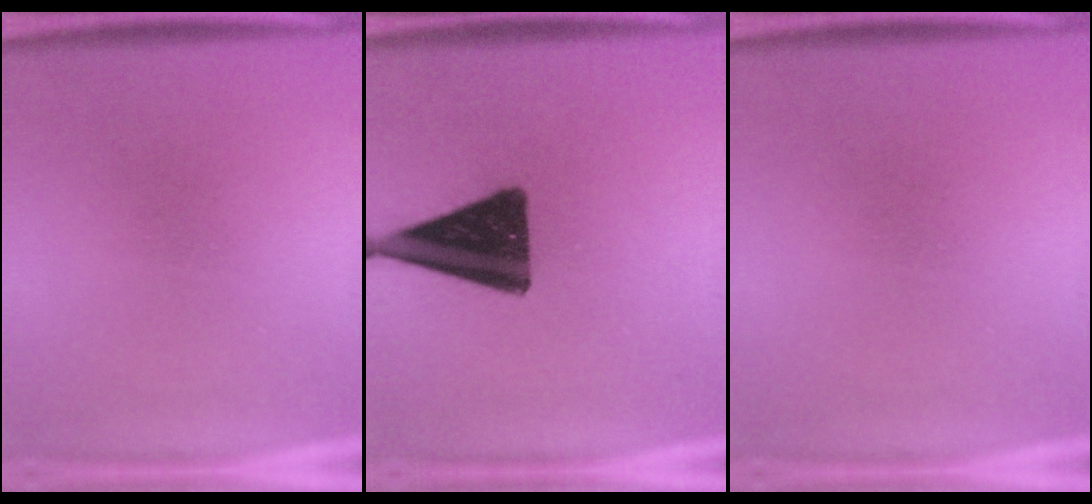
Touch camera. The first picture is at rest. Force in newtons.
{"total": 16.4}
{"total": 0.0}